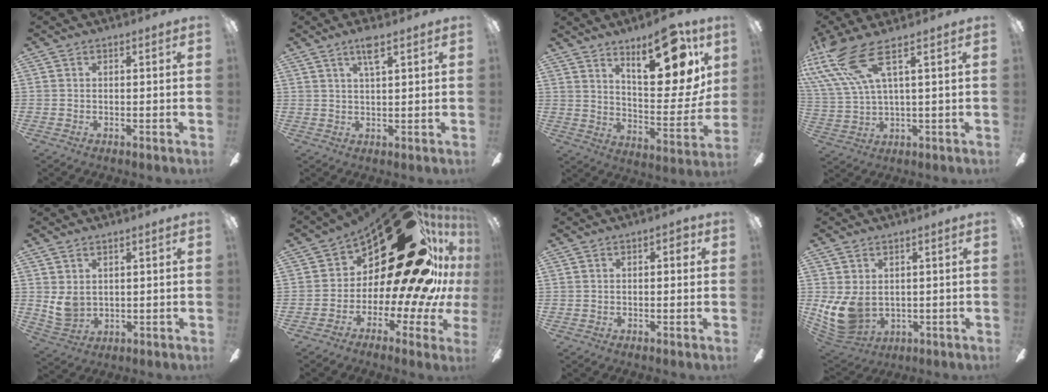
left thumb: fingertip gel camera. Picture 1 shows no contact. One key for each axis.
{"total": 4.3, "fx": 2.7, "fy": 0.5, "fz": 3.3, "tx": -0.066, "ty": 0.001, "tz": 0.044}
{"total": 20.0, "fx": 11.7, "fy": 8.1, "fz": 14.1, "tx": -0.184, "ty": -0.070, "tz": 0.187}
{"total": 13.9, "fx": 7.6, "fy": 4.2, "fz": 10.8, "tx": -0.251, "ty": -0.031, "tz": 0.135}
{"total": 5.2, "fx": 2.2, "fy": 3.6, "fz": 3.2, "tx": -0.070, "ty": -0.009, "tz": 0.041}
{"total": 31.0, "fx": 14.4, "fy": 13.9, "fz": 23.6, "tx": -0.302, "ty": -0.128, "tz": 0.279}
{"total": 2.4, "fx": 0.7, "fy": 1.0, "fz": 2.1, "tx": -0.028, "ty": 0.002, "tz": 0.006}
{"total": 10.4, "fx": 0.0, "fy": 7.4, "fz": 7.3, "tx": -0.169, "ty": -0.009, "tz": 0.005}